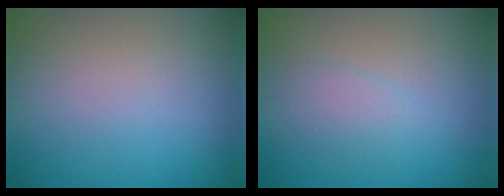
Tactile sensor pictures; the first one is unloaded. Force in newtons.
{"total": 1.8, "press": 1.8, "slide": 0.1}